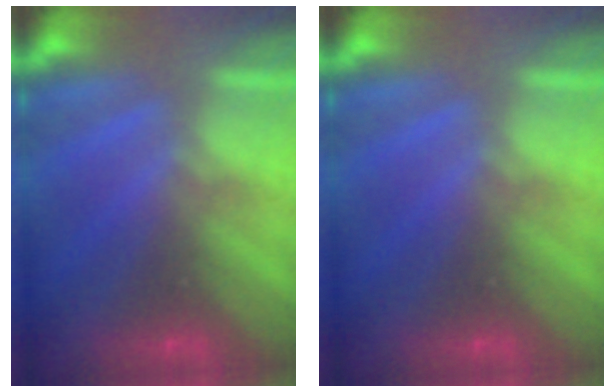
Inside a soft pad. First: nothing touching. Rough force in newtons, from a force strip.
{"total": 0.0}